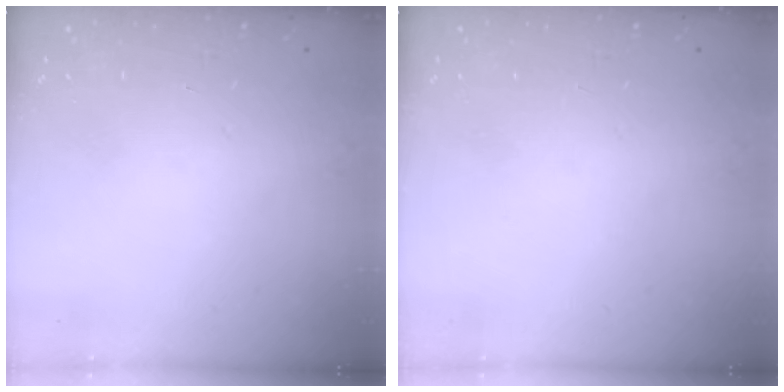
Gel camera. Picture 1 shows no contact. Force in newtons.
{"total": 0.0}